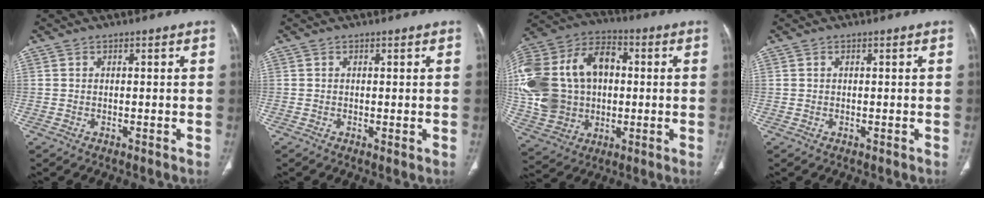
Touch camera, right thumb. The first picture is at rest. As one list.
[{"total": 0.6, "force": [0.0, 0.2, 0.6], "torque": [-0.015, -0.004, 0.000]}, {"total": 28.1, "force": [2.2, 20.6, 18.9], "torque": [-0.412, 0.041, 0.053]}, {"total": 0.0}]